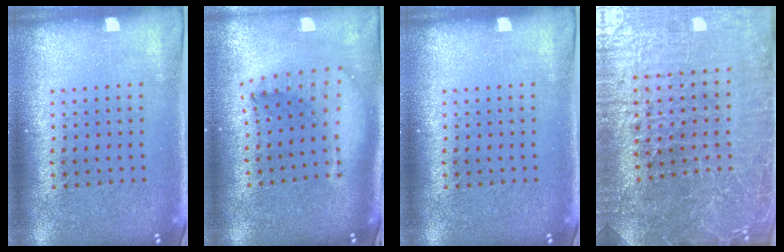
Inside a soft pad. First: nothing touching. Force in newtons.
{"total": 2.2, "press": 1.7, "slide": 1.4}
{"total": 0.0}
{"total": 5.2, "press": 4.9, "slide": 1.8}